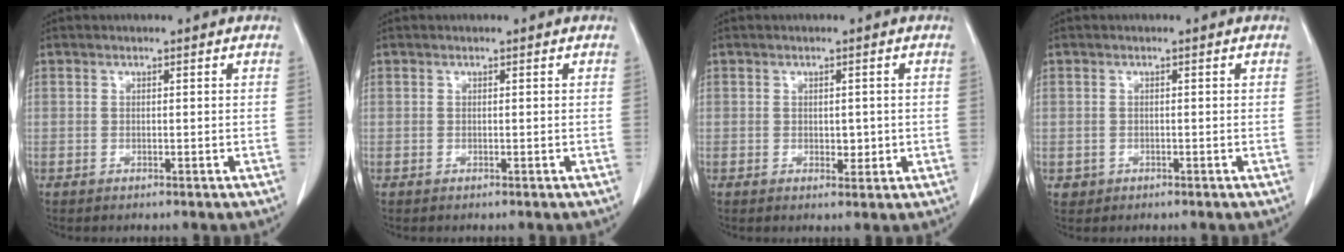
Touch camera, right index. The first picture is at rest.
{"total": 0.0}
{"total": 2.3, "force": [-0.1, 1.5, 1.7], "torque": [-0.020, -0.002, 0.004]}
{"total": 1.4, "force": [-0.2, 1.4, 0.0], "torque": [0.004, 0.005, -0.003]}